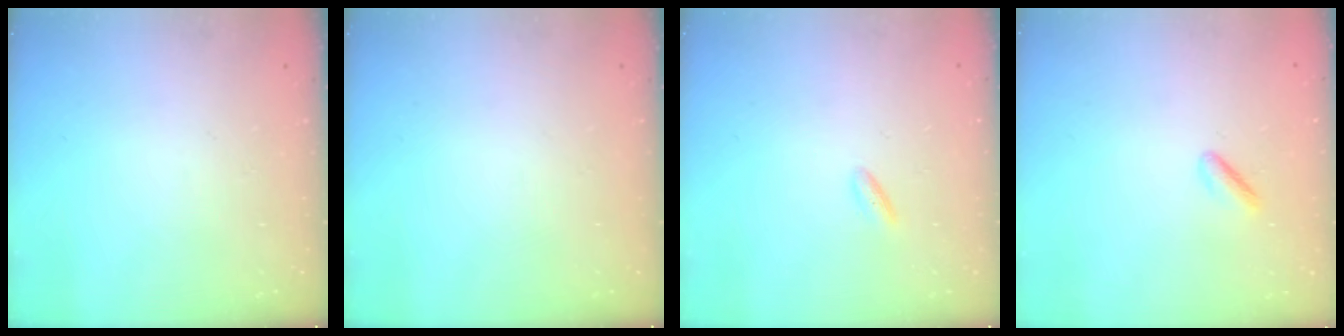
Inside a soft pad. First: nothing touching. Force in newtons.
{"total": 0.0}
{"total": 2.3, "press": 2.2, "slide": 0.4}
{"total": 1.5, "press": 1.2, "slide": 0.8}